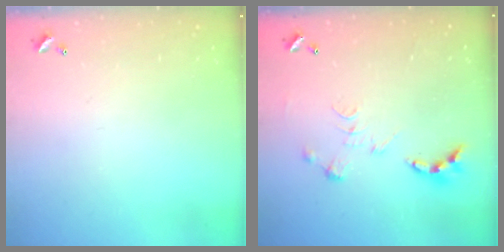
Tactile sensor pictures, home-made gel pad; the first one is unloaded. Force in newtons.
{"total": 0.0}